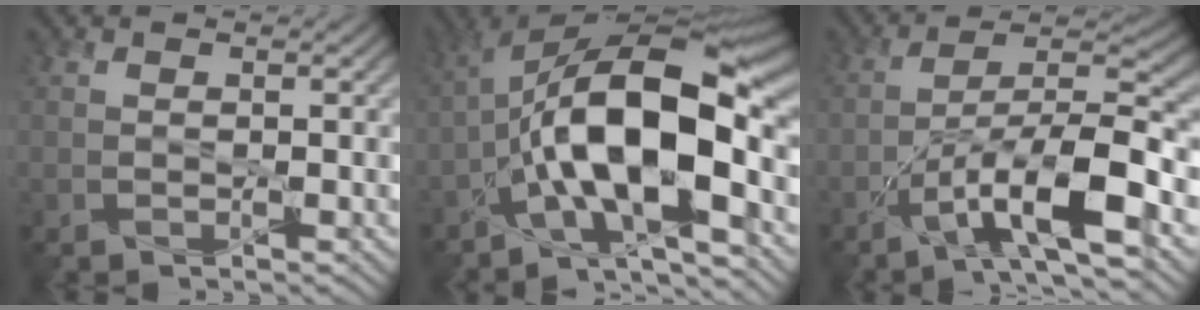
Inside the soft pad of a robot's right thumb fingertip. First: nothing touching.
{"total": 15.5, "force": [-4.0, 5.0, 14.1], "torque": [-0.236, 0.018, -0.078]}
{"total": 10.9, "force": [-6.2, 2.0, 8.7], "torque": [-0.147, 0.014, -0.116]}